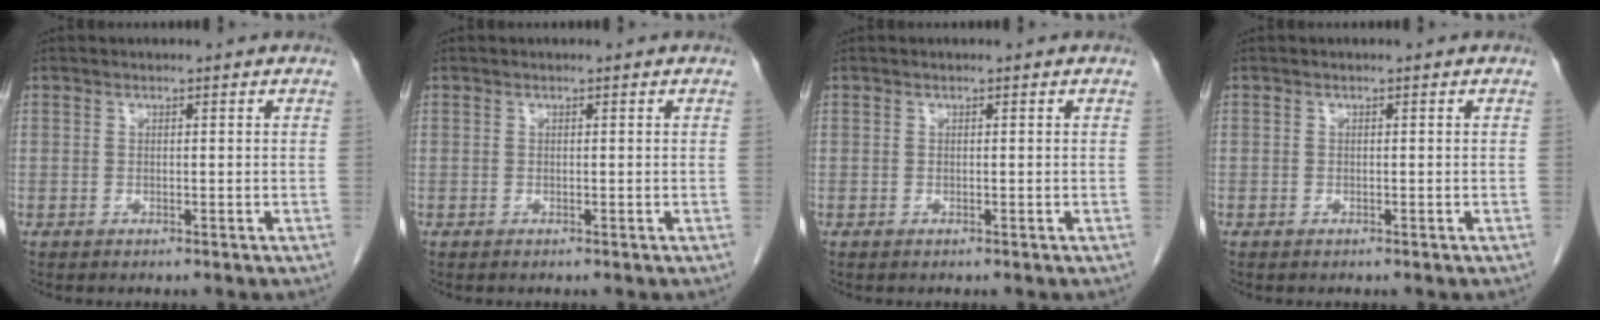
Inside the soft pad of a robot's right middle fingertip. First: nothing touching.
{"total": 0.0}
{"total": 0.0}
{"total": 0.0}